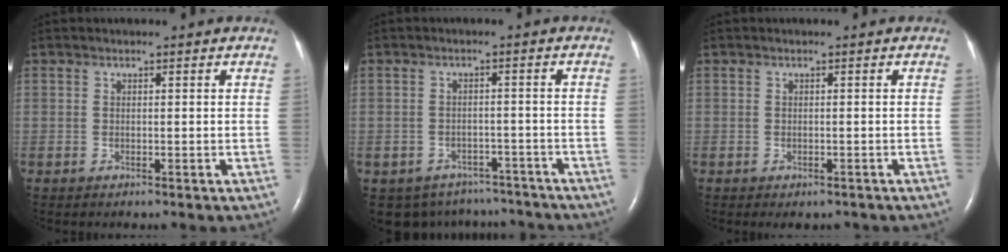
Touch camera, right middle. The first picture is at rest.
{"total": 9.8, "force": [-8.4, 5.0, 1.0], "torque": [-0.019, 0.017, -0.096]}
{"total": 1.6, "force": [-1.2, 0.8, 0.6], "torque": [-0.006, -0.002, -0.012]}